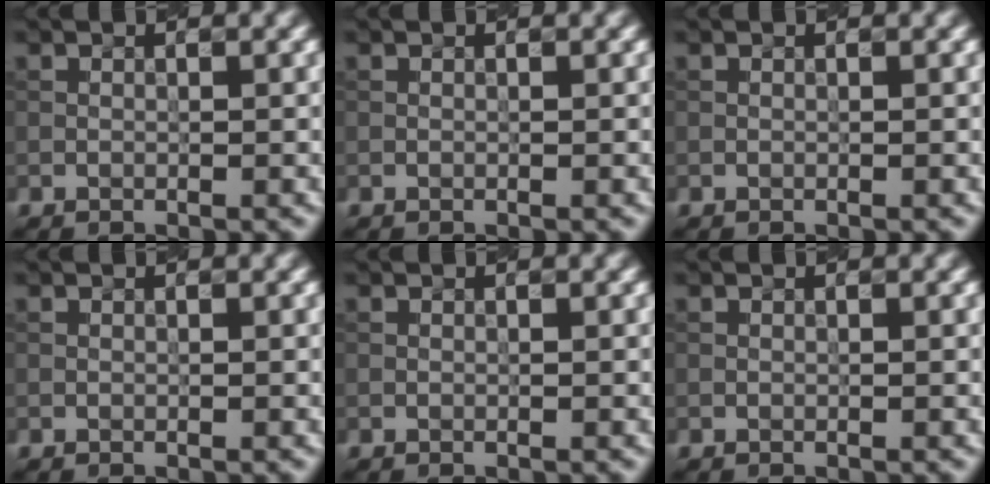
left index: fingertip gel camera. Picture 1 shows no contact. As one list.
[{"total": 0.0}, {"total": 0.0}, {"total": 0.0}, {"total": 0.0}, {"total": 0.0}]